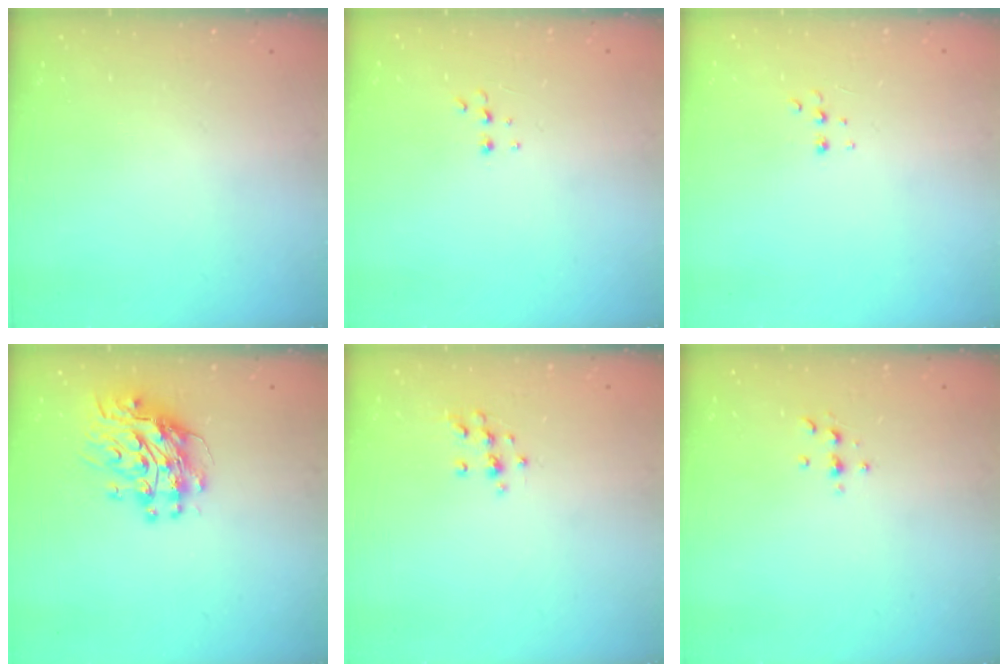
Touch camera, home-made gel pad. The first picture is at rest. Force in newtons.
{"total": 4.4, "press": 4.3, "slide": 1.0}
{"total": 3.4, "press": 3.3, "slide": 0.8}
{"total": 10.7, "press": 10.7, "slide": 0.9}
{"total": 9.0, "press": 8.9, "slide": 0.8}
{"total": 3.1, "press": 3.1, "slide": 0.5}